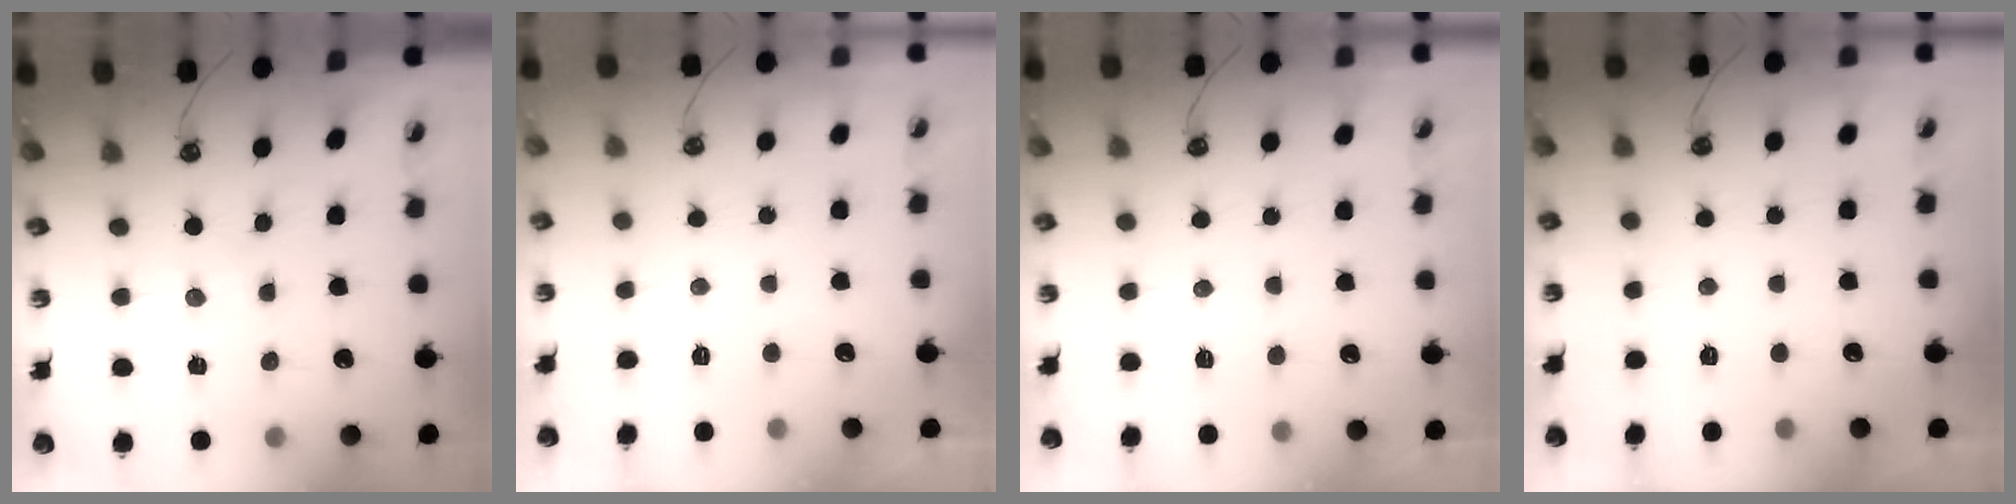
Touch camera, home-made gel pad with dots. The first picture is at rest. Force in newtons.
{"total": 0.0}
{"total": 4.7, "press": 4.6, "slide": 0.7}
{"total": 0.0}